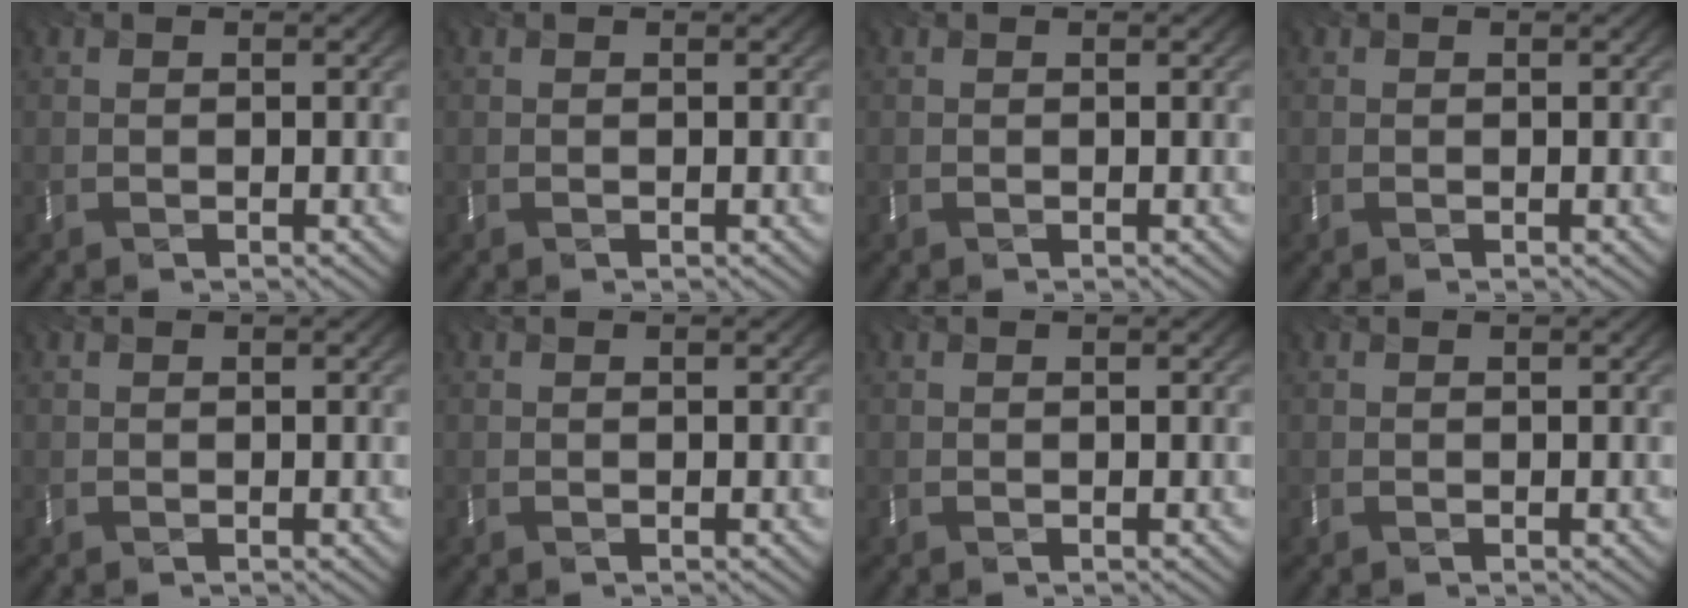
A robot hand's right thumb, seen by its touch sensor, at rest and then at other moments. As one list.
[{"total": 0.0}, {"total": 0.0}, {"total": 0.0}, {"total": 0.0}, {"total": 0.0}, {"total": 0.0}, {"total": 0.0}]